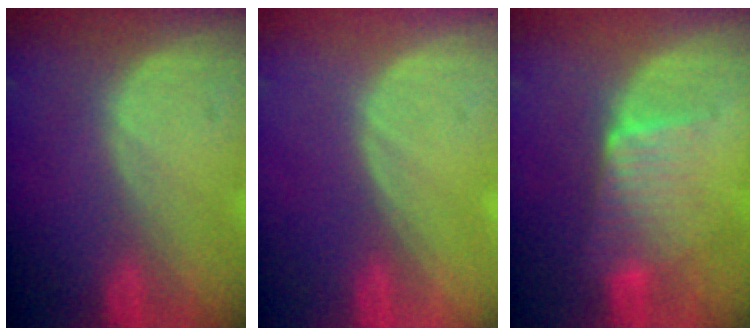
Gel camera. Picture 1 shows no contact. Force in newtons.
{"total": 0.0}
{"total": 6.0, "press": 5.8, "slide": 1.7}